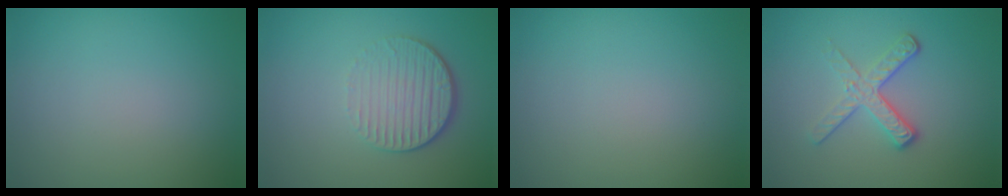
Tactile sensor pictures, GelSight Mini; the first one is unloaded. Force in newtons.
{"total": 4.2, "press": 2.8, "slide": 3.2}
{"total": 0.0}
{"total": 3.4, "press": 2.4, "slide": 2.4}